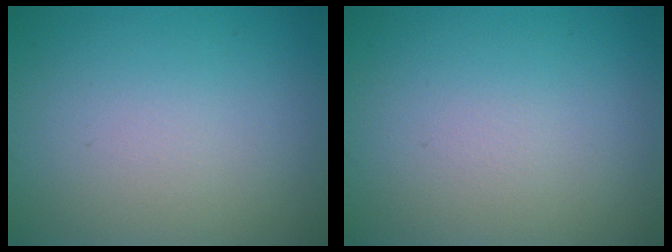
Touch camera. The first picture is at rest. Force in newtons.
{"total": 0.0}